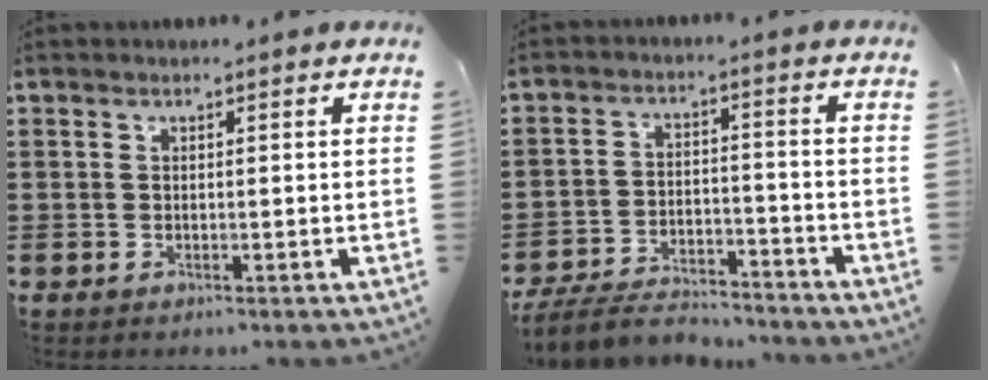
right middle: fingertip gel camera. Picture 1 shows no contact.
{"total": 5.5, "force": [-5.2, 1.2, 1.4], "torque": [-0.034, 0.006, -0.104]}